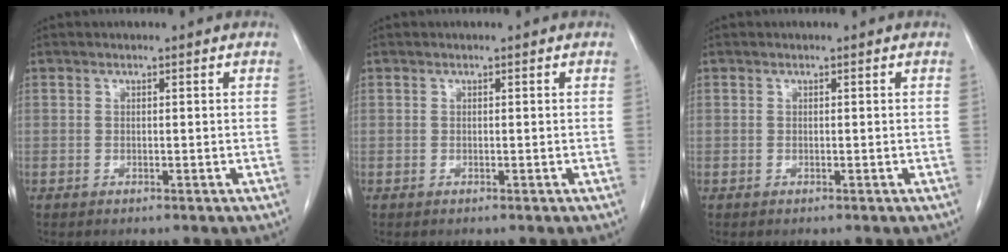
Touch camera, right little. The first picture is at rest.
{"total": 0.0}
{"total": 0.0}